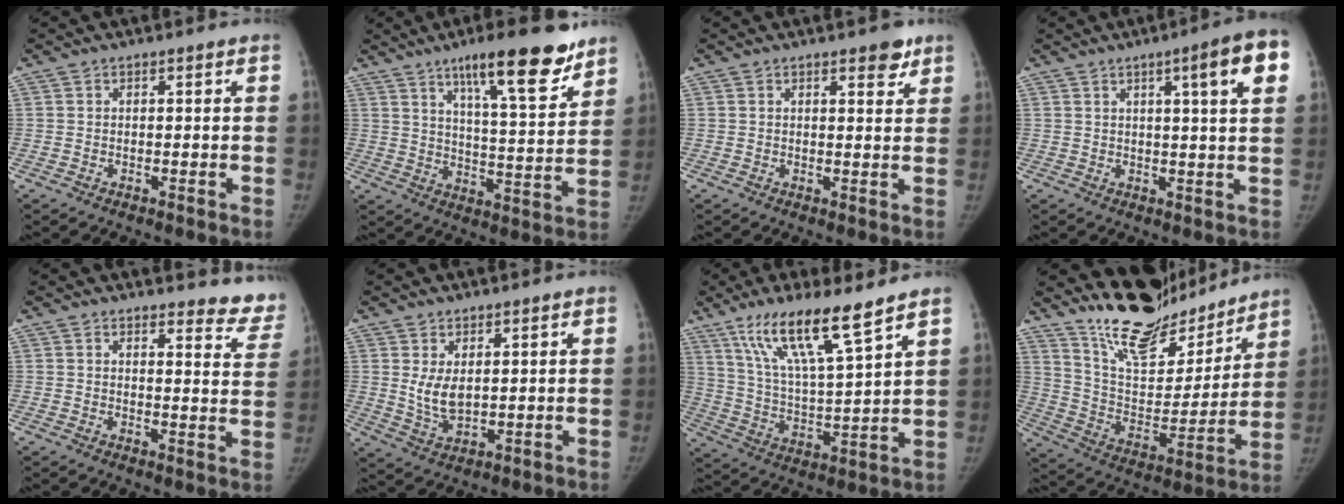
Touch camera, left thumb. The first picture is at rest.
{"total": 16.8, "force": [11.2, 3.7, 12.0], "torque": [-0.151, -0.062, 0.175]}
{"total": 3.6, "force": [2.4, 1.4, 2.2], "torque": [-0.012, -0.013, 0.029]}
{"total": 9.5, "force": [3.7, 0.9, 8.7], "torque": [-0.108, -0.004, 0.043]}
{"total": 11.4, "force": [11.1, 2.8, 0.8], "torque": [0.043, -0.101, 0.092]}
{"total": 5.4, "force": [1.5, 3.0, 4.2], "torque": [-0.070, -0.018, 0.042]}
{"total": 15.6, "force": [10.5, 2.2, 11.2], "torque": [-0.198, -0.056, 0.205]}
{"total": 20.7, "force": [18.1, 6.7, 7.4], "torque": [-0.068, -0.117, 0.307]}